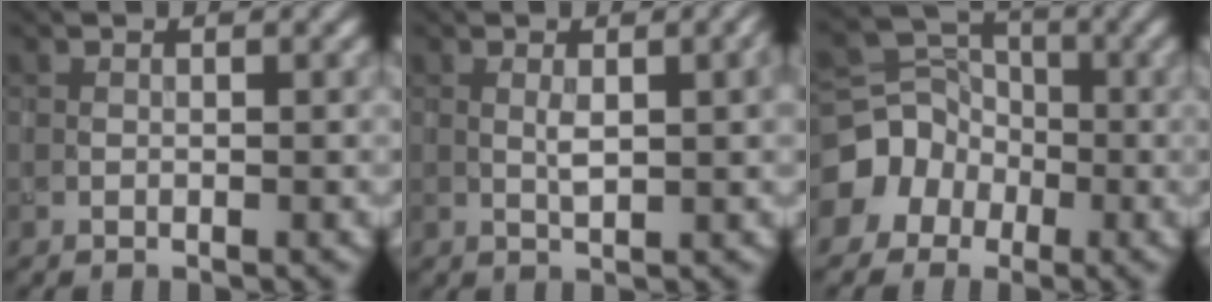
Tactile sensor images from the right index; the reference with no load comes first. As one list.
[{"total": 3.1, "force": [0.4, 0.6, 3.0], "torque": [-0.059, 0.005, 0.007]}, {"total": 6.2, "force": [-2.3, 5.5, 1.7], "torque": [-0.008, 0.010, -0.060]}]